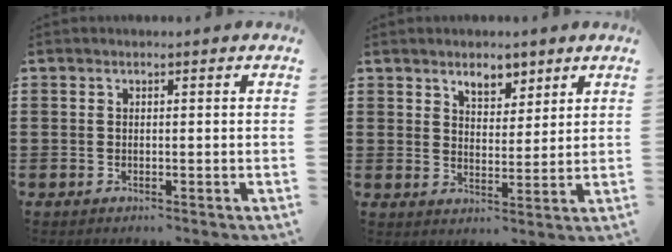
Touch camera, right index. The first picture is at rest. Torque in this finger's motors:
{"motor_torque": [0.09, 0.07, 0.15, 0.05]}